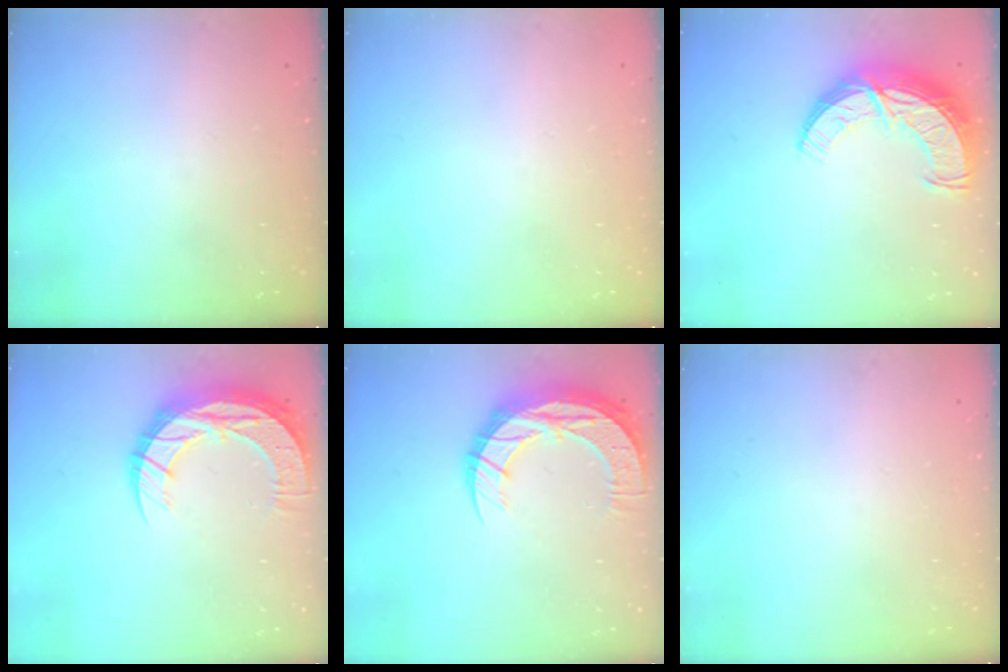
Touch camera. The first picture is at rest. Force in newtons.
{"total": 0.0}
{"total": 13.4, "press": 13.4, "slide": 1.0}
{"total": 15.8, "press": 15.7, "slide": 1.1}
{"total": 15.8, "press": 15.7, "slide": 1.1}
{"total": 0.0}